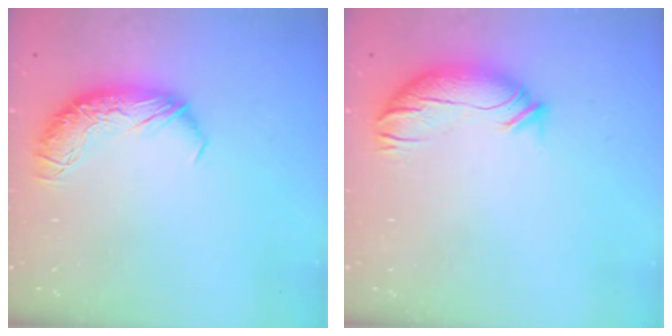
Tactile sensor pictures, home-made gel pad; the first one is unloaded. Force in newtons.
{"total": 2.7, "press": 2.1, "slide": 1.7}